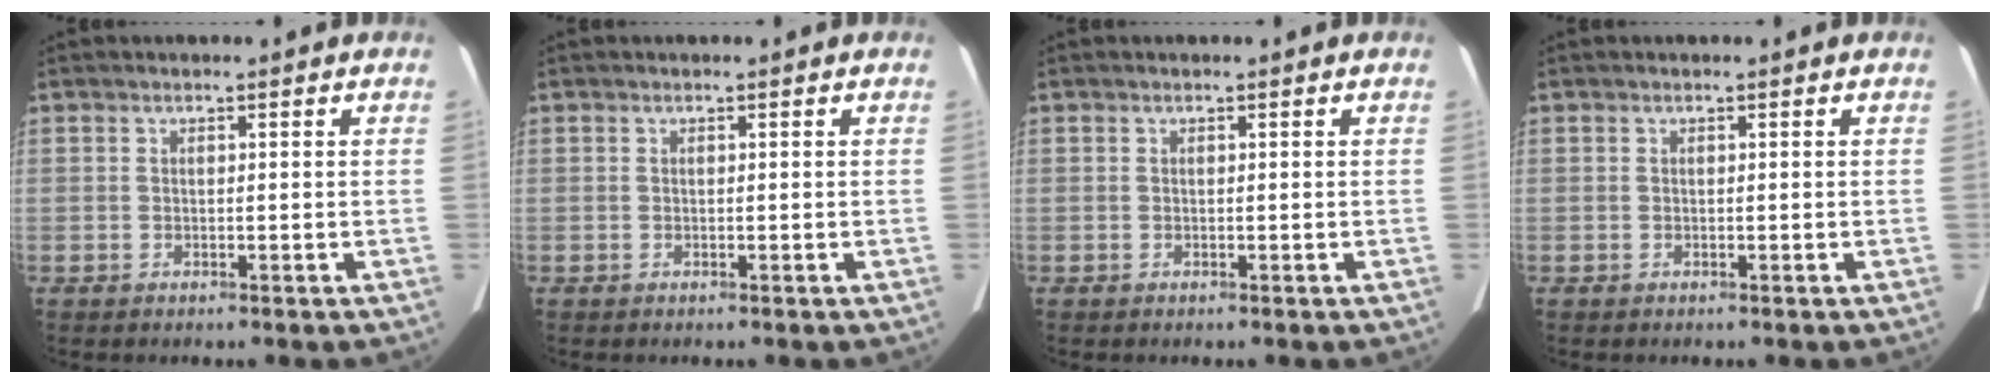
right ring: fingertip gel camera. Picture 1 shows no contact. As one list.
[{"total": 0.0}, {"total": 0.0}, {"total": 0.0}]